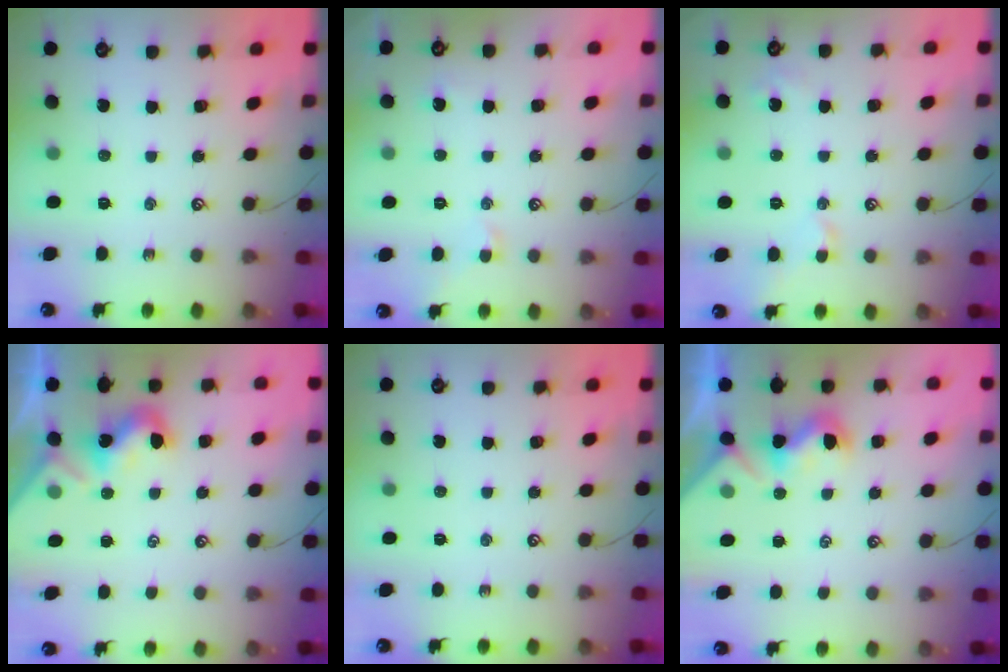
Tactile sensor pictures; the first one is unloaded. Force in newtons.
{"total": 0.5, "press": 0.2, "slide": 0.5}
{"total": 1.1, "press": 0.9, "slide": 0.7}
{"total": 1.8, "press": 1.8, "slide": 0.5}
{"total": 0.0}
{"total": 0.7, "press": 0.5, "slide": 0.4}